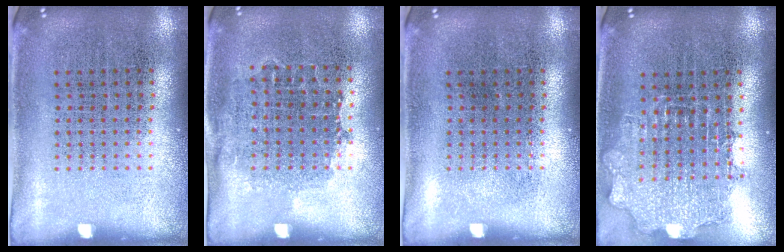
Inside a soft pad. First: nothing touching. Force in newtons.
{"total": 0.9, "press": 0.8, "slide": 0.5}
{"total": 0.0}
{"total": 1.6, "press": 1.3, "slide": 0.8}